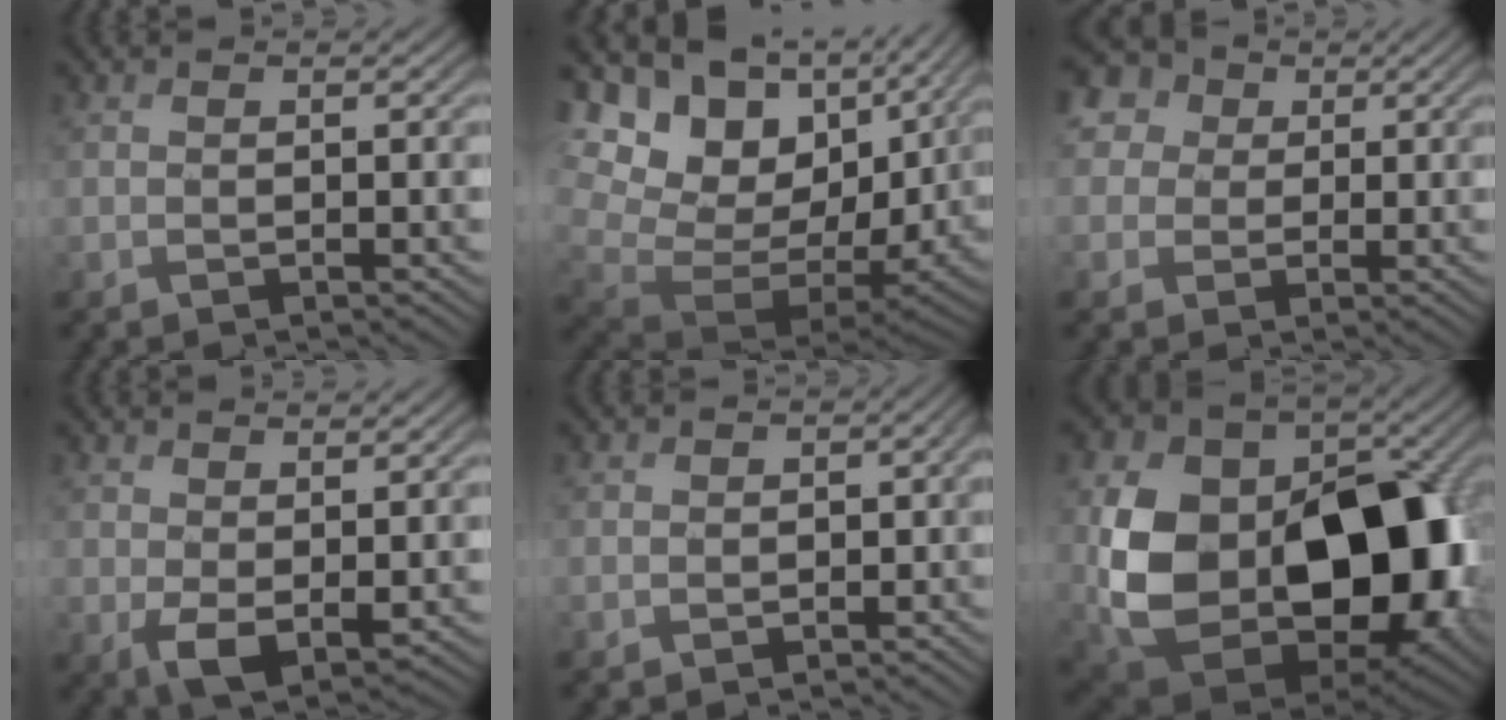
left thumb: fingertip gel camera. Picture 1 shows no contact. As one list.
[{"total": 18.6, "force": [5.0, 12.4, 12.9], "torque": [-0.257, -0.009, 0.157]}, {"total": 9.8, "force": [4.0, 8.1, 3.9], "torque": [-0.143, 0.024, 0.061]}, {"total": 4.3, "force": [0.4, 2.5, 3.4], "torque": [-0.077, -0.016, 0.013]}, {"total": 2.1, "force": [-1.0, 1.8, 0.5], "torque": [0.002, -0.006, -0.019]}, {"total": 17.4, "force": [-0.5, 12.4, 12.2], "torque": [-0.228, -0.029, 0.000]}]